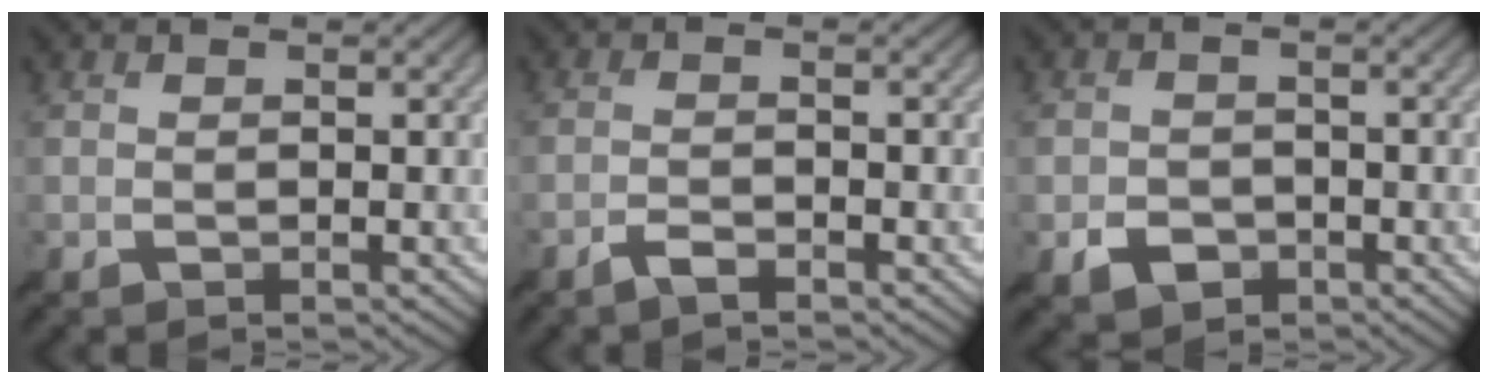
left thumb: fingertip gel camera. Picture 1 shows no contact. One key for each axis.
{"total": 1.9, "fx": -1.5, "fy": 0.4, "fz": 1.0, "tx": -0.019, "ty": 0.004, "tz": -0.032}
{"total": 3.2, "fx": -1.7, "fy": 2.3, "fz": 1.3, "tx": -0.022, "ty": -0.006, "tz": -0.033}